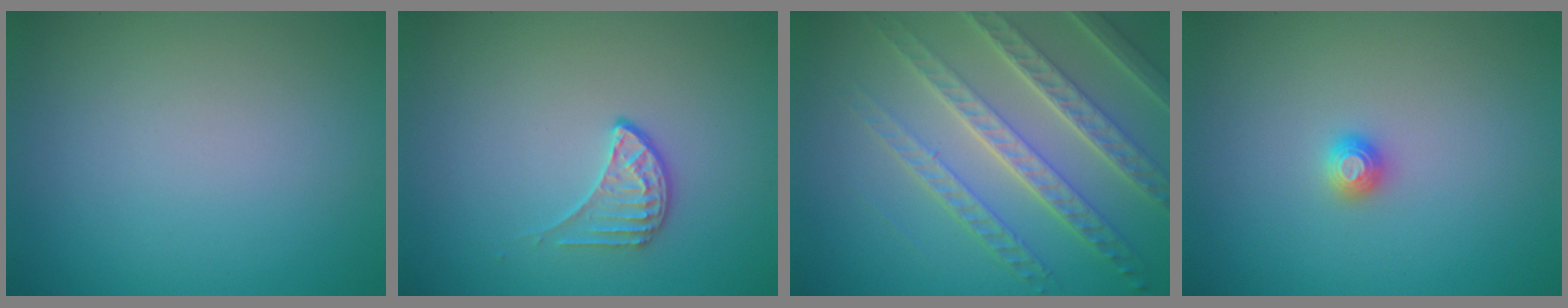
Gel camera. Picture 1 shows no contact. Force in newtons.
{"total": 1.9, "press": 1.3, "slide": 1.3}
{"total": 7.2, "press": 5.4, "slide": 4.8}
{"total": 1.2, "press": 1.2, "slide": 0.1}